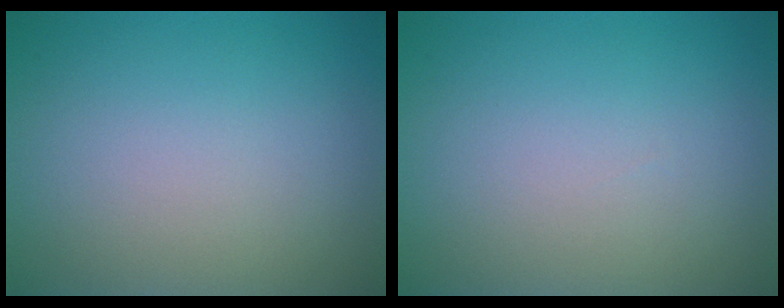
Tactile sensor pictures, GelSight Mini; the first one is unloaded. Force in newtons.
{"total": 0.0}